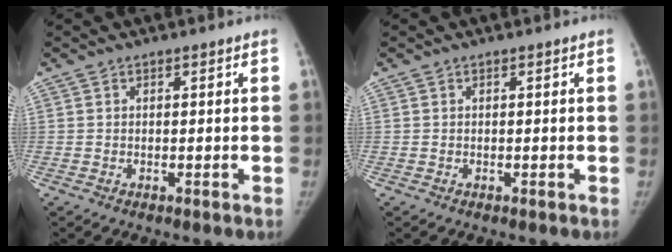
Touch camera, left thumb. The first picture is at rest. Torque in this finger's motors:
{"motor_torque": [0.00, 0.00, 0.02, -0.02, 0.00]}